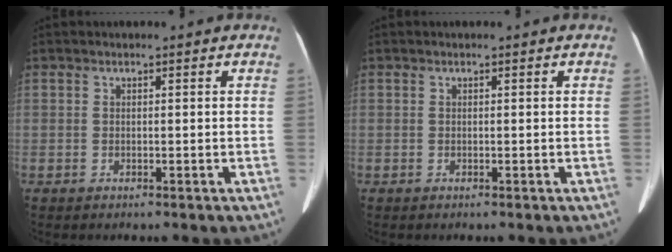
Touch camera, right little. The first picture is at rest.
{"total": 0.0}